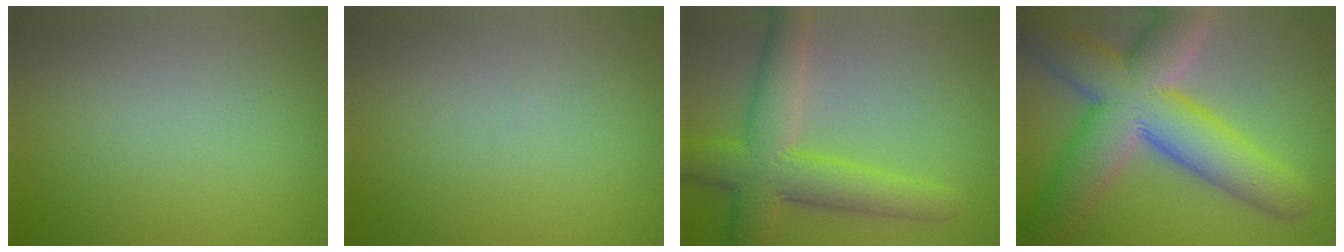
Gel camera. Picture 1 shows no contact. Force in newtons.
{"total": 0.0}
{"total": 7.3, "press": 7.3, "slide": 0.3}
{"total": 13.2, "press": 13.1, "slide": 0.8}